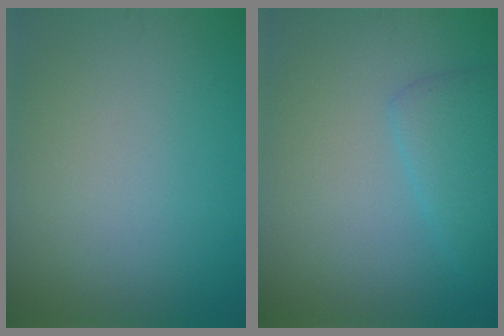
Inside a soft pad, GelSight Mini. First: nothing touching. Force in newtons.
{"total": 2.7, "press": 2.6, "slide": 0.3}